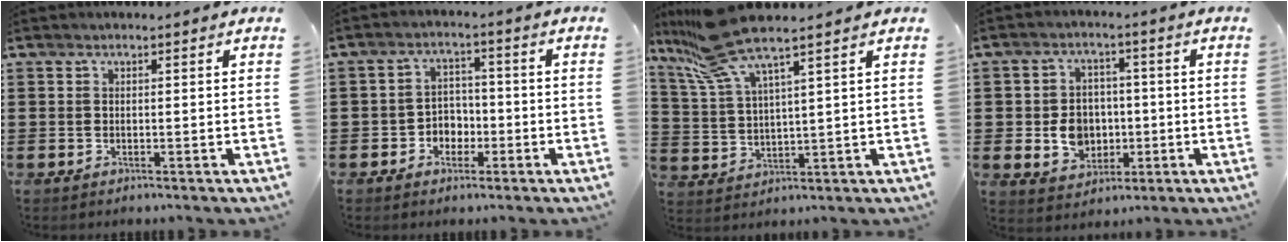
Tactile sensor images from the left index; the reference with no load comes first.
{"total": 3.7, "force": [-1.9, 2.9, 1.2], "torque": [-0.032, 0.009, -0.043]}
{"total": 9.9, "force": [7.8, 1.4, 5.9], "torque": [-0.155, -0.024, 0.138]}
{"total": 6.4, "force": [-0.6, 5.6, 3.2], "torque": [-0.058, 0.009, -0.011]}